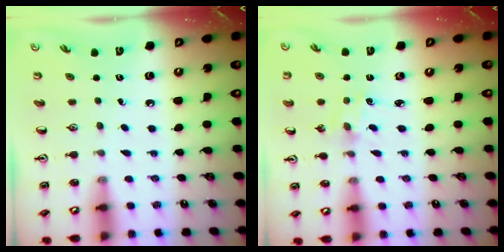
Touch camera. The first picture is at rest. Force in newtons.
{"total": 1.8, "press": 1.7, "slide": 0.4}